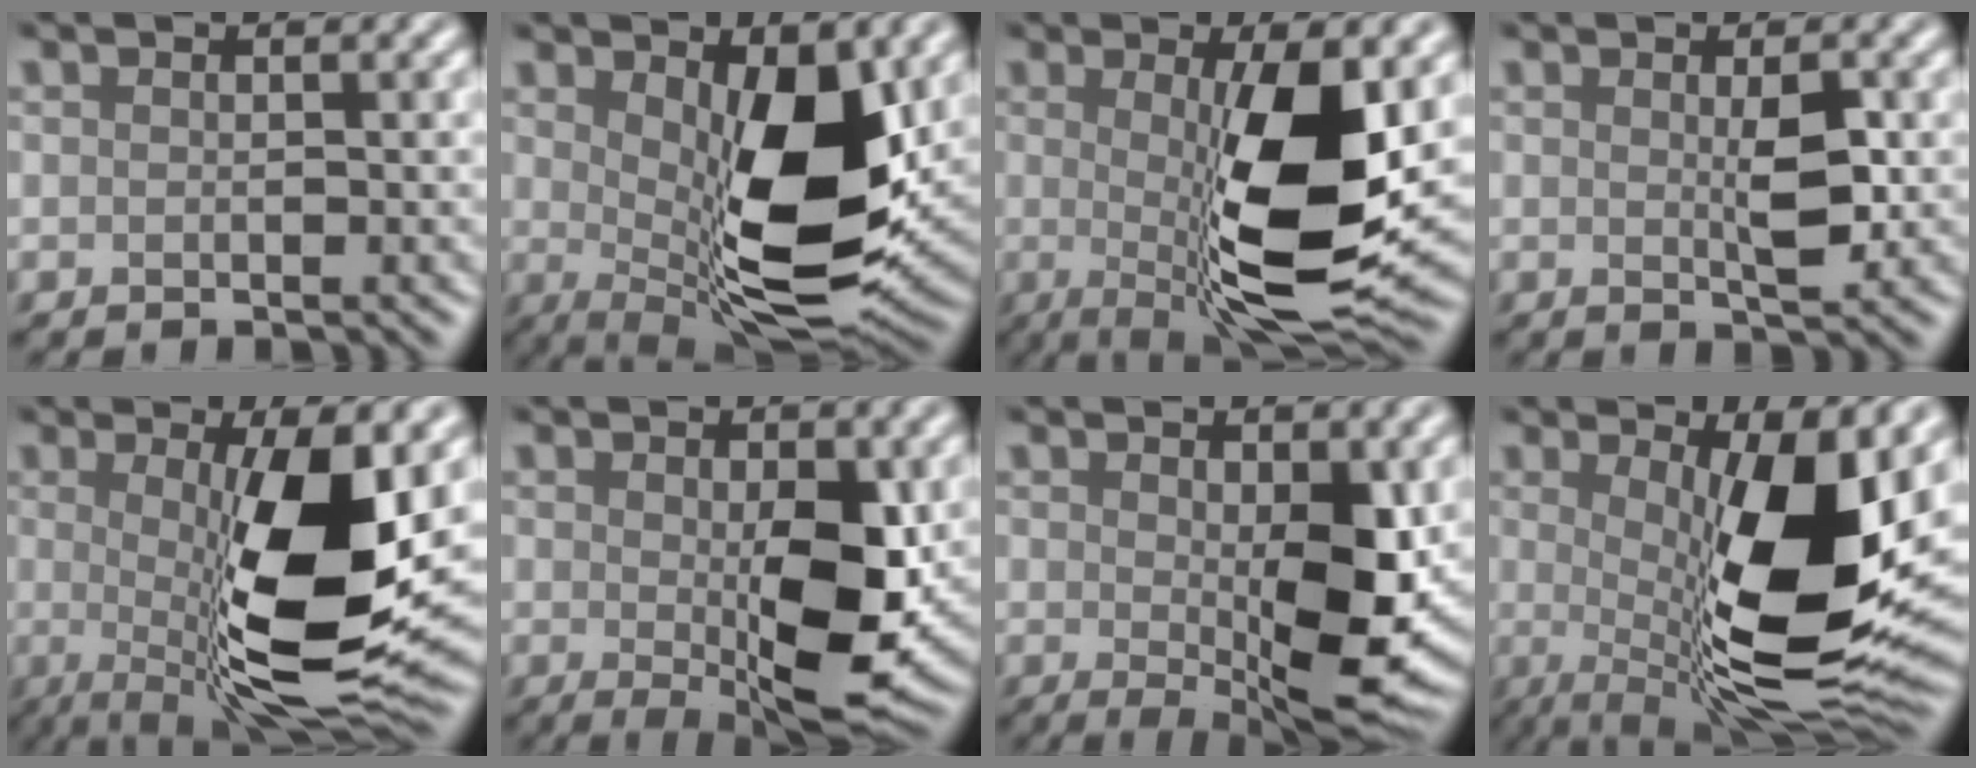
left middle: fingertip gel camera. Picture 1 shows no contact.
{"total": 10.8, "force": [1.3, 4.1, 9.9], "torque": [-0.141, -0.019, 0.029]}
{"total": 10.9, "force": [-0.4, 2.6, 10.6], "torque": [-0.166, -0.020, 0.003]}
{"total": 2.4, "force": [0.2, 0.4, 2.3], "torque": [-0.045, -0.006, 0.008]}
{"total": 12.2, "force": [-0.5, 3.1, 11.8], "torque": [-0.182, -0.018, -0.003]}
{"total": 7.3, "force": [-0.3, 2.2, 6.9], "torque": [-0.110, -0.016, 0.008]}
{"total": 8.1, "force": [-0.1, 2.5, 7.7], "torque": [-0.121, -0.018, 0.010]}
{"total": 13.4, "force": [0.3, 3.9, 12.8], "torque": [-0.179, -0.019, 0.006]}